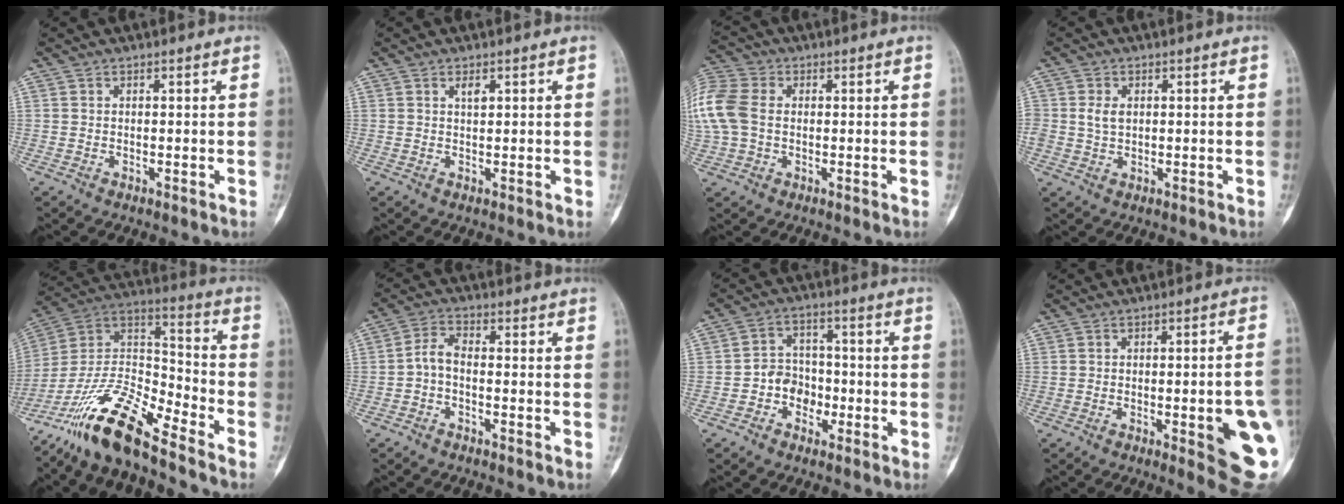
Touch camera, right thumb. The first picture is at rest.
{"total": 1.3, "force": [0.7, 0.6, 1.0], "torque": [-0.016, -0.002, 0.011]}
{"total": 14.0, "force": [1.0, 10.5, 9.2], "torque": [-0.250, 0.025, 0.017]}
{"total": 2.9, "force": [0.4, 2.0, 2.0], "torque": [-0.032, 0.002, 0.011]}
{"total": 16.9, "force": [-13.1, 3.4, 10.0], "torque": [-0.185, 0.085, -0.249]}
{"total": 3.8, "force": [-1.4, 1.8, 3.0], "torque": [-0.060, 0.021, -0.037]}
{"total": 6.6, "force": [-2.3, 5.5, 2.9], "torque": [-0.011, 0.029, -0.048]}
{"total": 15.3, "force": [-3.5, 3.7, 14.5], "torque": [-0.138, 0.011, -0.028]}